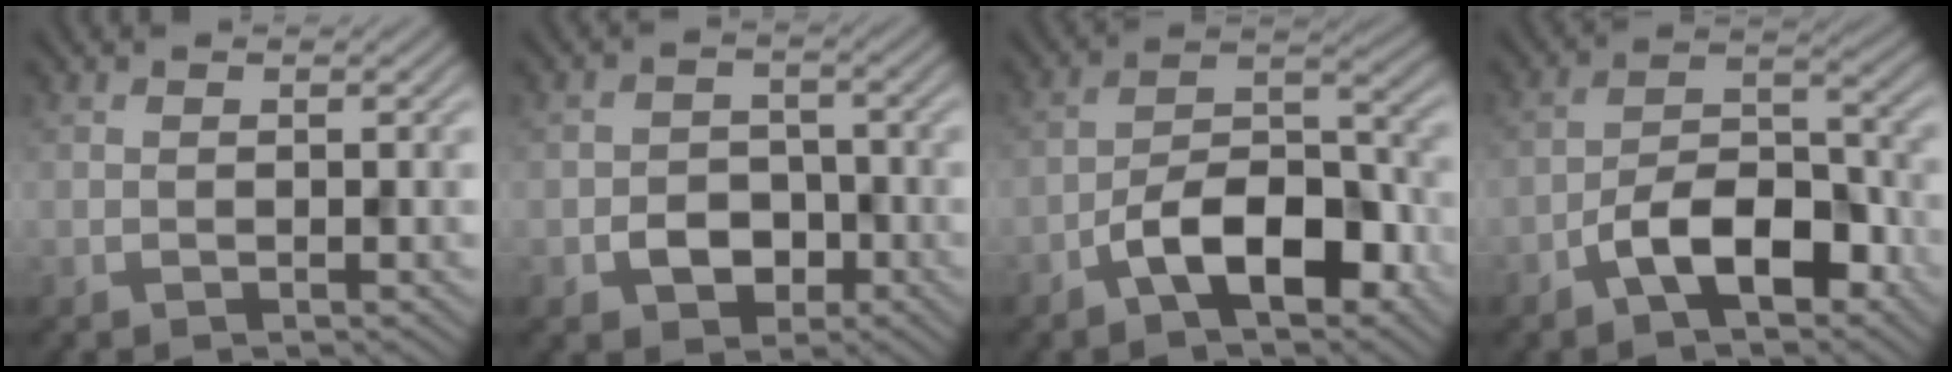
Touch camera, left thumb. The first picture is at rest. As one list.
[{"total": 4.2, "force": [-1.7, 3.2, 2.1], "torque": [-0.035, -0.003, -0.034]}, {"total": 9.7, "force": [-5.2, 4.1, 7.1], "torque": [-0.105, 0.014, -0.105]}, {"total": 8.2, "force": [-4.5, 3.6, 5.8], "torque": [-0.091, 0.015, -0.091]}]